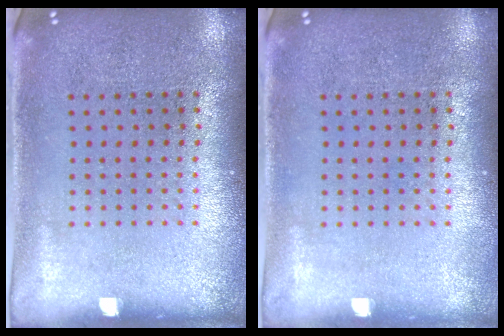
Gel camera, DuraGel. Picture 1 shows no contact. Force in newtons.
{"total": 0.0}